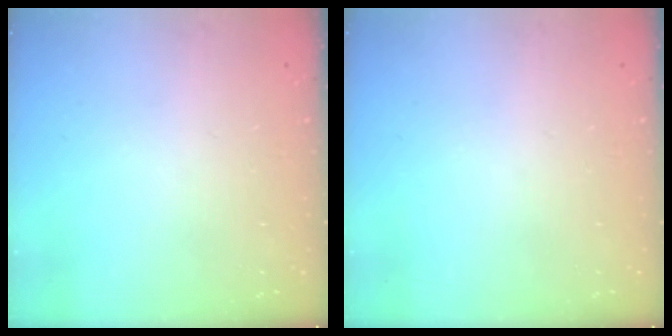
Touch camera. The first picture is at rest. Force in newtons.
{"total": 0.0}